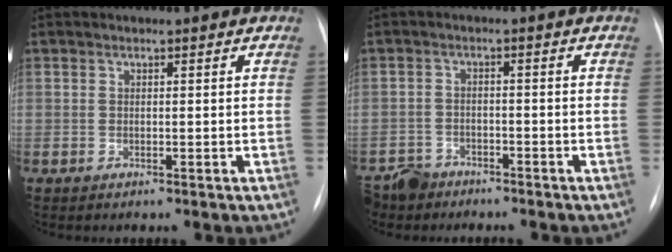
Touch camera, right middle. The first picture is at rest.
{"total": 5.4, "force": [-4.5, 2.8, 0.4], "torque": [-0.010, -0.006, -0.083]}